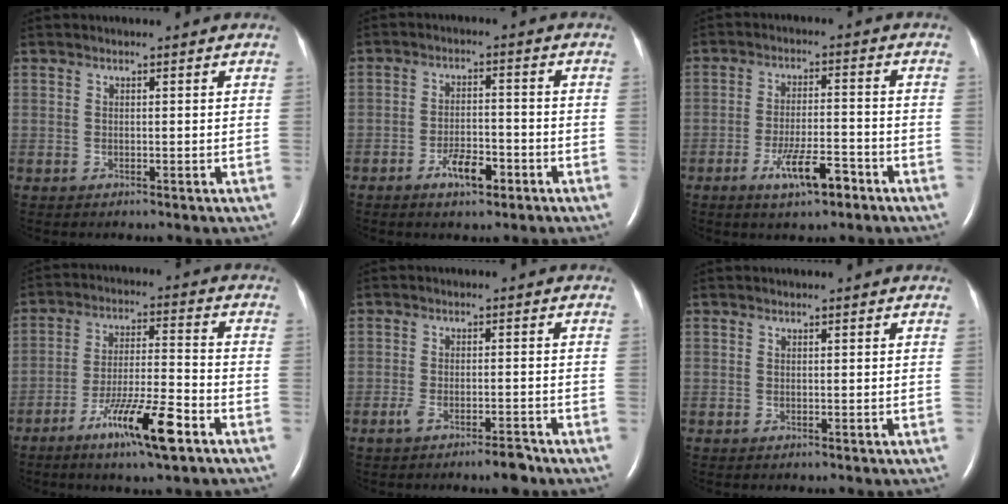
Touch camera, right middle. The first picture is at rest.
{"total": 5.0, "force": [-2.9, 1.7, 3.7], "torque": [-0.069, 0.001, -0.046]}
{"total": 7.0, "force": [-4.1, 1.5, 5.4], "torque": [-0.101, -0.004, -0.066]}
{"total": 11.2, "force": [-6.4, 0.7, 9.1], "torque": [-0.164, -0.013, -0.112]}
{"total": 4.0, "force": [-3.0, 0.7, 2.6], "torque": [-0.050, 0.001, -0.050]}
{"total": 0.0}